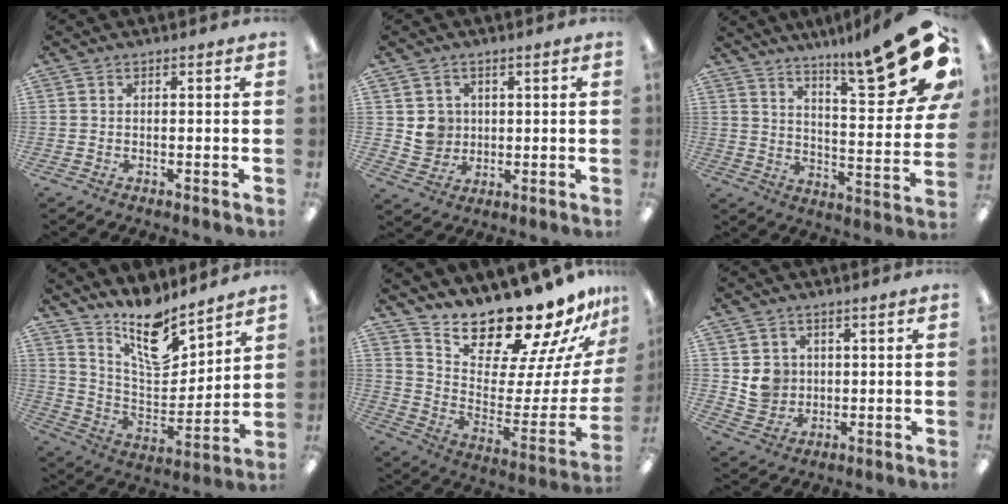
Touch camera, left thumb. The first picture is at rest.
{"total": 6.1, "force": [1.4, 5.9, 0.9], "torque": [-0.013, 0.004, 0.029]}
{"total": 22.4, "force": [14.6, 4.4, 16.4], "torque": [-0.225, -0.102, 0.226]}
{"total": 15.5, "force": [12.0, 5.7, 7.9], "torque": [-0.134, -0.086, 0.212]}
{"total": 17.6, "force": [16.7, 2.8, 4.9], "torque": [-0.077, -0.162, 0.277]}
{"total": 6.2, "force": [1.8, 5.8, 1.1], "torque": [-0.018, 0.004, 0.036]}